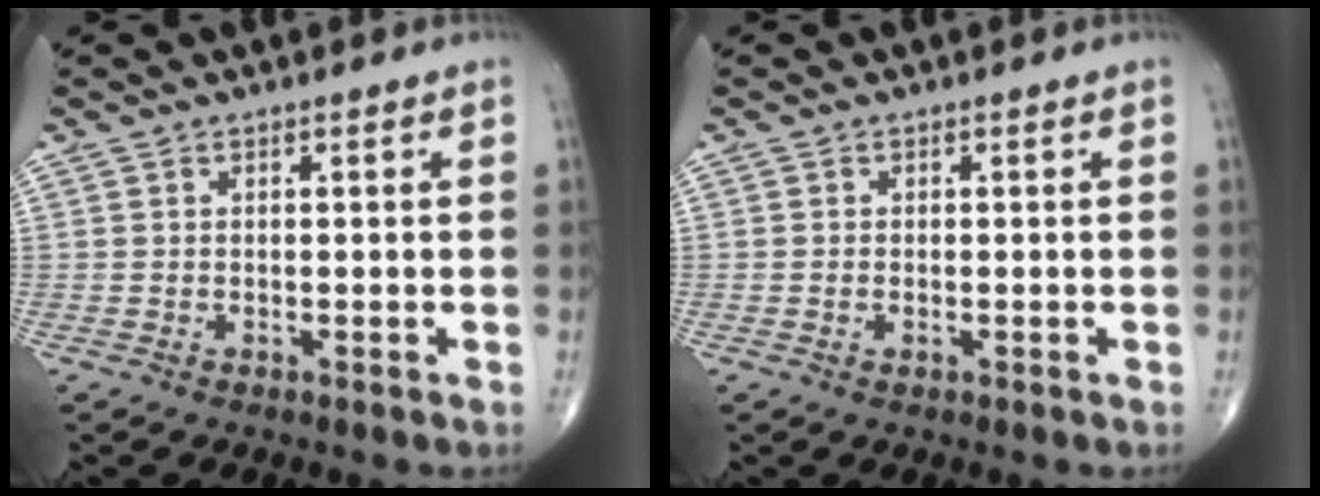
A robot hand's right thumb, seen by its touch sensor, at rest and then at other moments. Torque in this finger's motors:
{"motor_torque": [-0.27, -0.06, -0.08, 0.08, -0.03]}